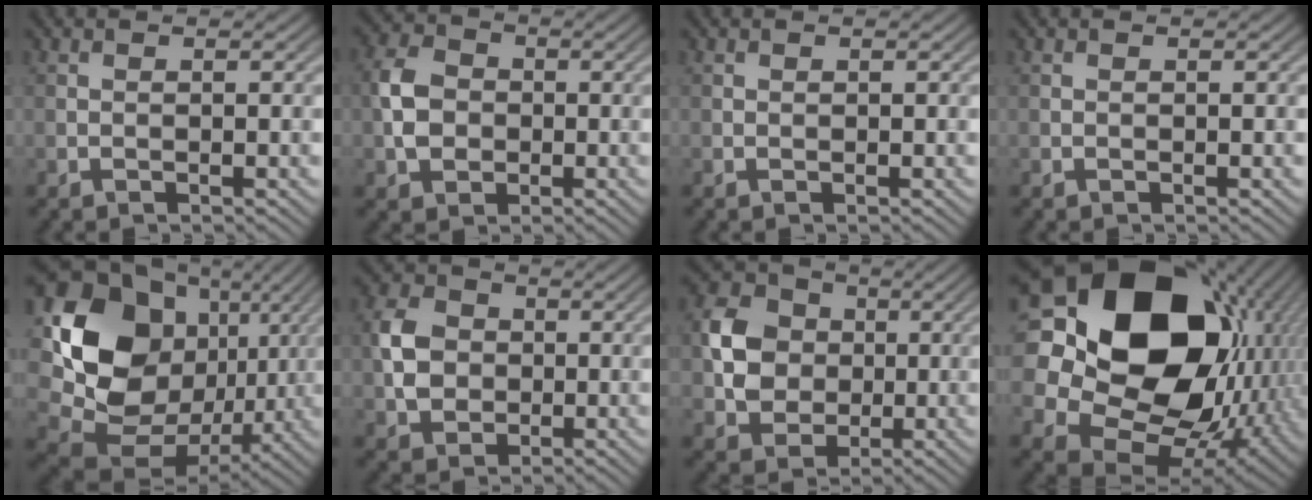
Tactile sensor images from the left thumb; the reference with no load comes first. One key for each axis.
{"total": 5.0, "fx": -0.5, "fy": 4.2, "fz": 2.7, "tx": -0.061, "ty": 0.004, "tz": -0.017}
{"total": 0.0}
{"total": 0.0}
{"total": 18.3, "fx": 3.6, "fy": 14.6, "fz": 10.5, "tx": -0.237, "ty": -0.017, "tz": 0.079}
{"total": 5.6, "fx": -0.1, "fy": 4.8, "fz": 3.0, "tx": -0.064, "ty": 0.006, "tz": -0.009}
{"total": 7.6, "fx": 0.4, "fy": 6.7, "fz": 3.6, "tx": -0.083, "ty": 0.008, "tz": 0.001}
{"total": 24.5, "fx": 6.2, "fy": 18.8, "fz": 14.4, "tx": -0.338, "ty": -0.034, "tz": 0.150}